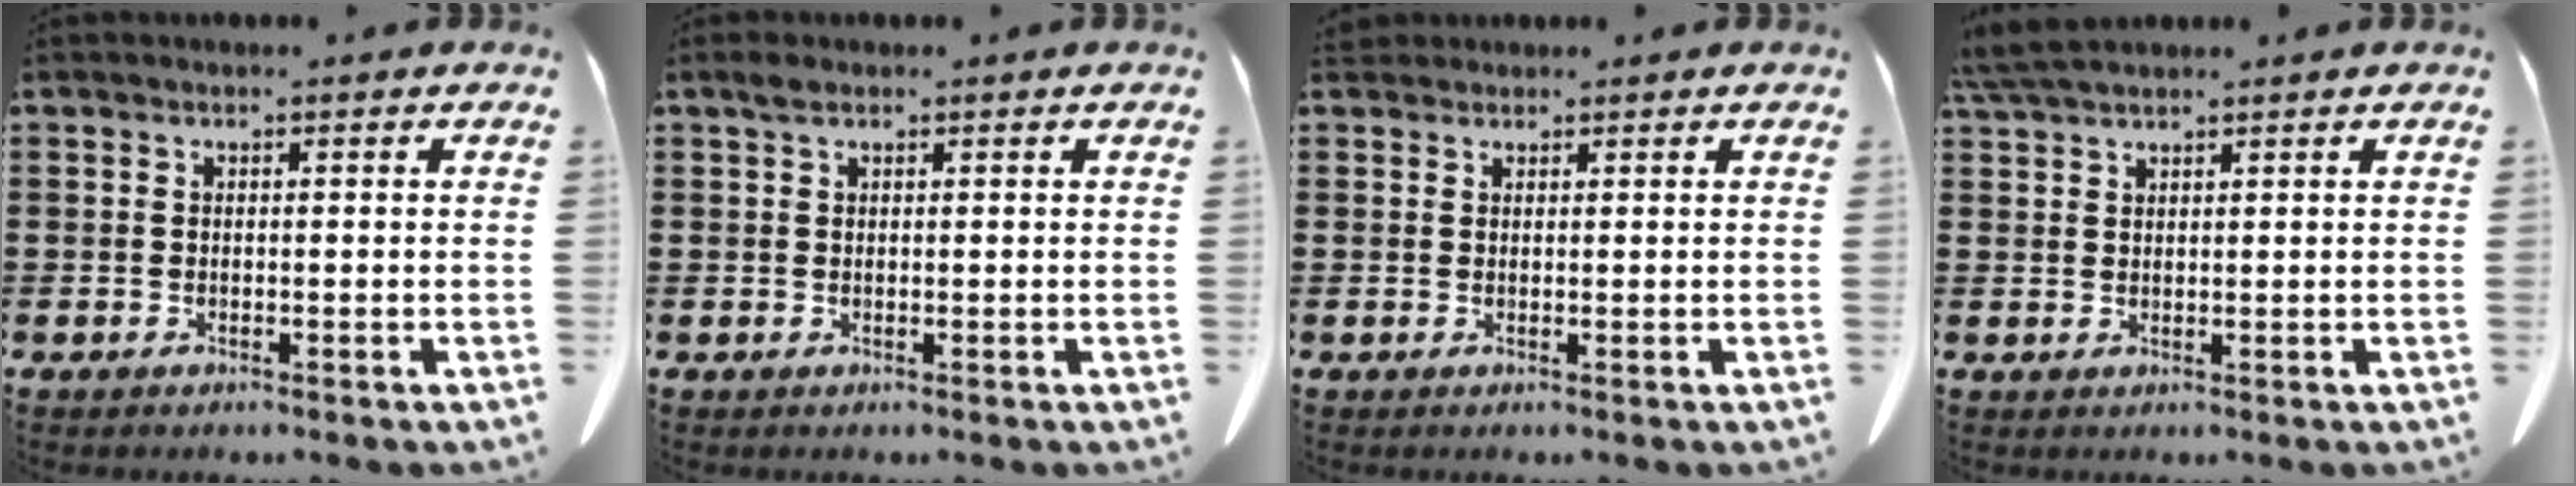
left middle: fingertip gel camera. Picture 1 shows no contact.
{"total": 1.1, "force": [0.6, 0.5, 0.7], "torque": [-0.017, 0.002, 0.011]}
{"total": 1.4, "force": [1.3, 0.5, 0.2], "torque": [-0.009, 0.001, 0.026]}
{"total": 3.6, "force": [3.1, 0.4, 1.8], "torque": [-0.044, -0.003, 0.060]}